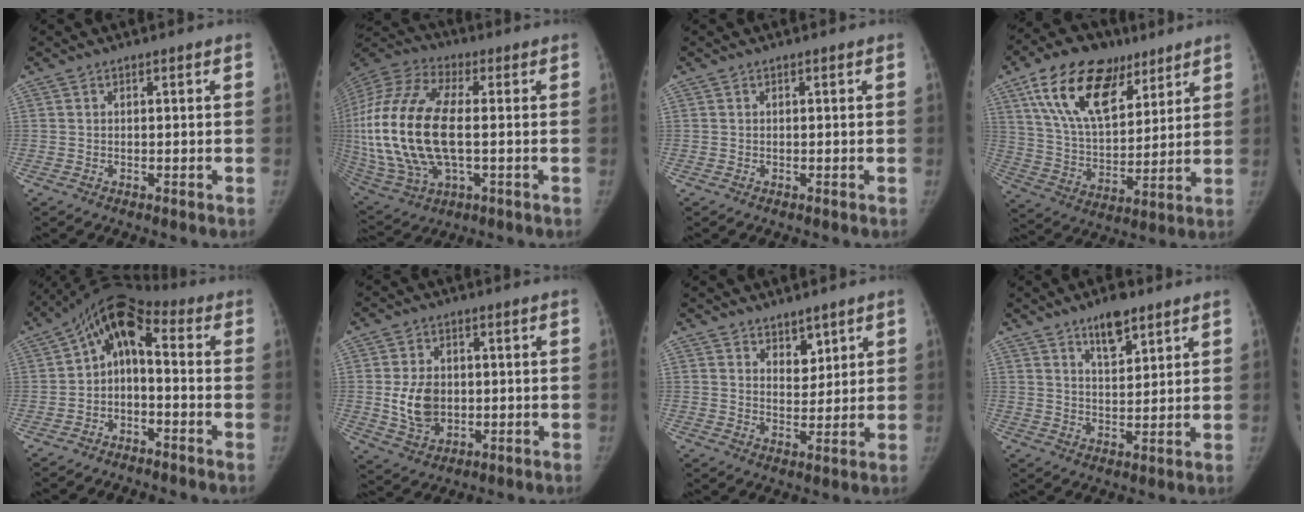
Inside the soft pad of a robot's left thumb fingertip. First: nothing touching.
{"total": 26.4, "force": [-0.7, 12.9, 23.0], "torque": [-0.530, -0.002, -0.005]}
{"total": 0.0}
{"total": 20.6, "force": [11.2, 11.2, 13.1], "torque": [-0.201, -0.027, 0.202]}
{"total": 8.8, "force": [-1.3, 5.3, 6.9], "torque": [-0.102, 0.044, -0.035]}
{"total": 8.3, "force": [-0.1, 6.1, 5.5], "torque": [-0.082, -0.006, 0.006]}
{"total": 4.6, "force": [3.1, 2.7, 2.0], "torque": [-0.004, -0.025, 0.056]}
{"total": 7.2, "force": [4.8, 2.9, 4.6], "torque": [-0.054, -0.030, 0.079]}